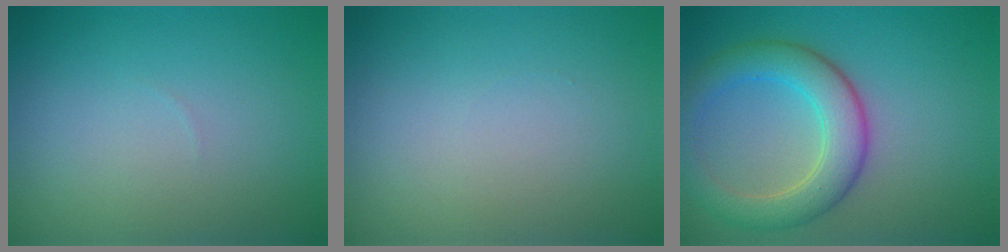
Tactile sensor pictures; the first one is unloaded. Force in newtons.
{"total": 0.0}
{"total": 5.6, "press": 5.6, "slide": 0.3}